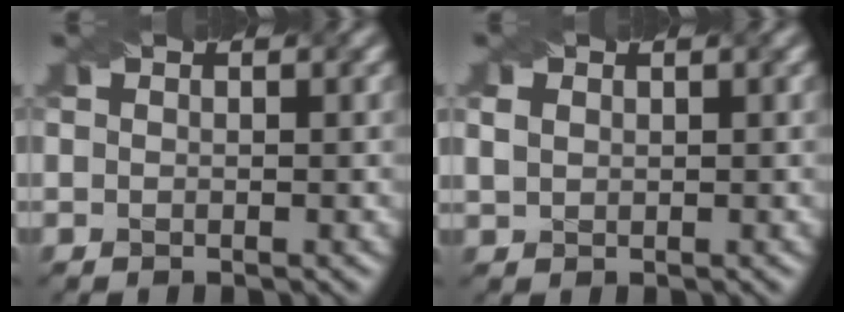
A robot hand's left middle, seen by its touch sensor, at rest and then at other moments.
{"total": 1.4, "force": [0.6, 1.0, 0.7], "torque": [-0.015, 0.003, 0.013]}